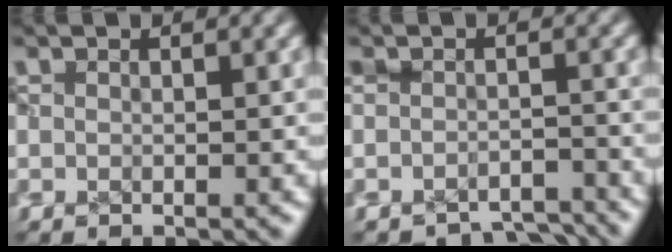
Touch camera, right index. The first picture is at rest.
{"total": 3.6, "force": [-3.1, 1.9, 0.1], "torque": [0.002, -0.005, -0.052]}